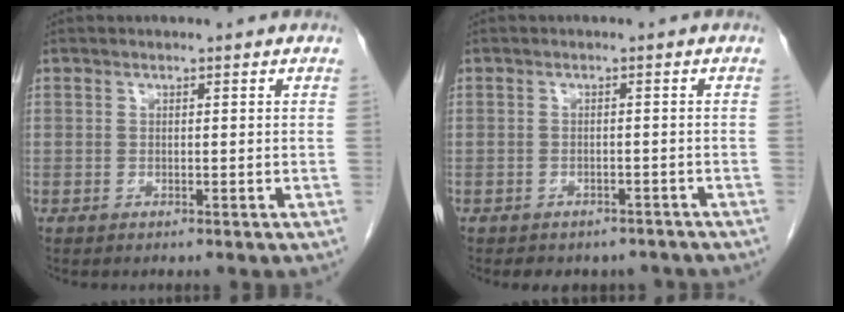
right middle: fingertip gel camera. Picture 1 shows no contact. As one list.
[{"total": 6.2, "force": [-5.3, 3.0, 1.2], "torque": [-0.010, 0.011, -0.057]}]